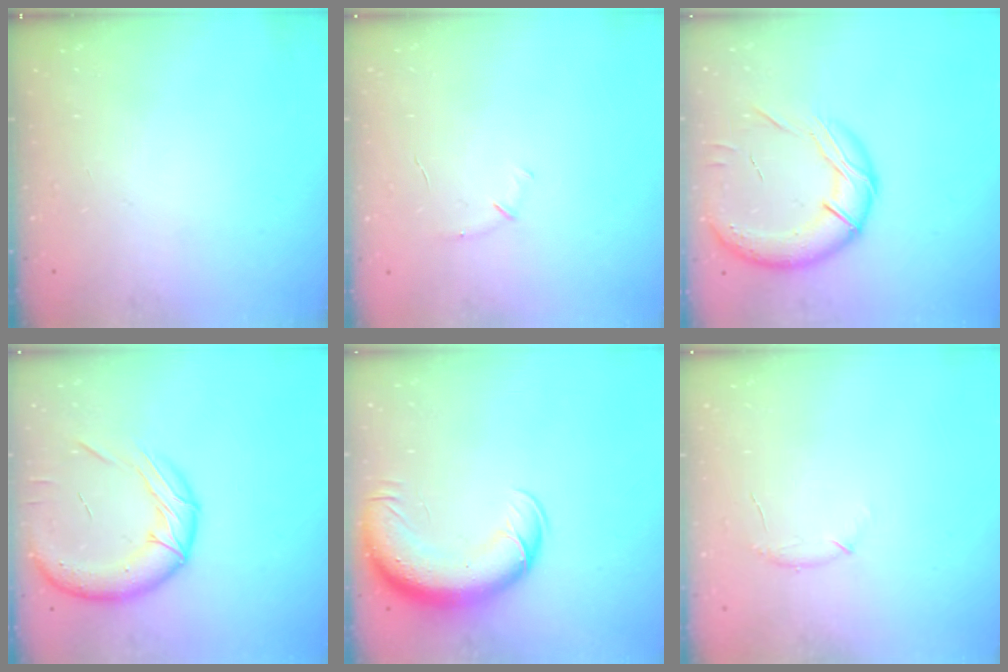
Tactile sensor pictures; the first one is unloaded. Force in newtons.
{"total": 4.3, "press": 4.2, "slide": 1.1}
{"total": 17.8, "press": 17.6, "slide": 2.9}
{"total": 18.1, "press": 17.9, "slide": 2.6}
{"total": 13.5, "press": 13.1, "slide": 3.3}
{"total": 6.9, "press": 6.7, "slide": 1.8}